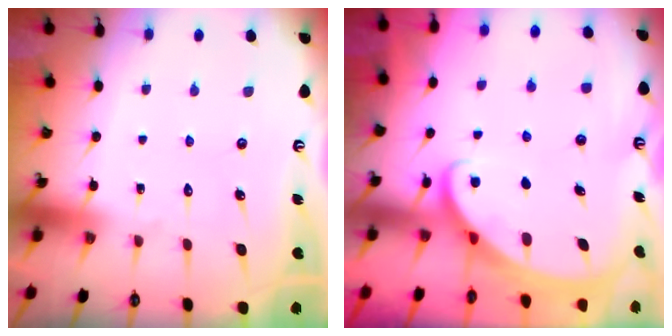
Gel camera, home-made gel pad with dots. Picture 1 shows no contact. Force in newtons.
{"total": 2.2, "press": 2.2, "slide": 0.3}